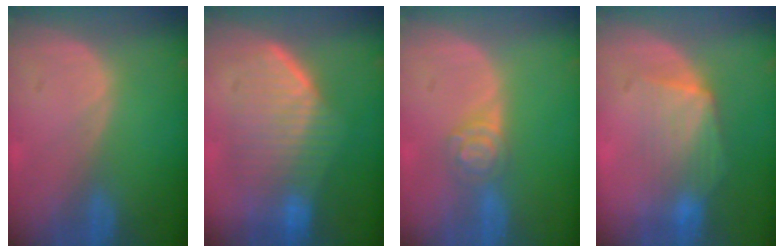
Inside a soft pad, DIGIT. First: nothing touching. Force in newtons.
{"total": 8.3, "press": 8.2, "slide": 1.4}
{"total": 4.4, "press": 3.9, "slide": 1.9}
{"total": 7.0, "press": 6.6, "slide": 2.3}